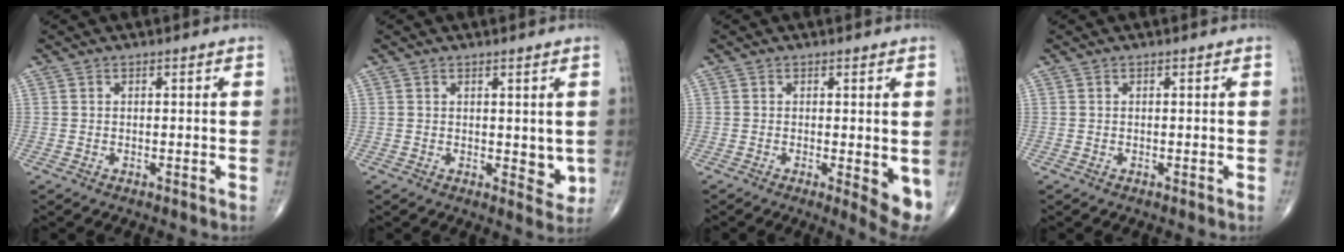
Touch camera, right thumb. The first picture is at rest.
{"total": 3.6, "force": [0.5, 2.0, 2.9], "torque": [-0.025, -0.011, 0.010]}
{"total": 5.6, "force": [-0.7, 1.6, 5.3], "torque": [-0.069, -0.016, -0.009]}
{"total": 0.0}